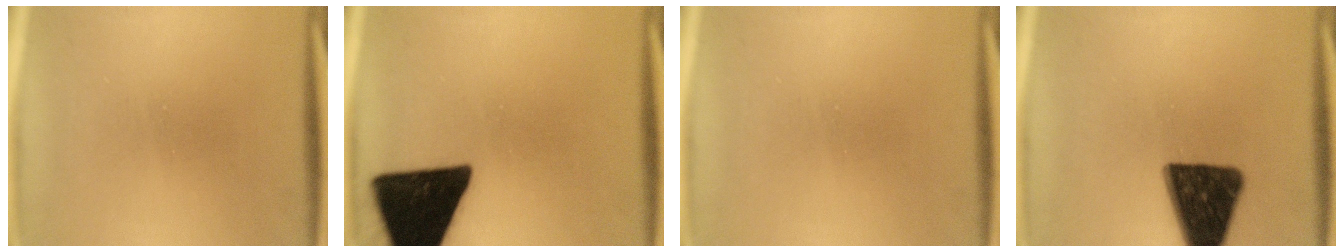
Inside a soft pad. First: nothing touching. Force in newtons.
{"total": 19.5}
{"total": 0.0}
{"total": 14.8}